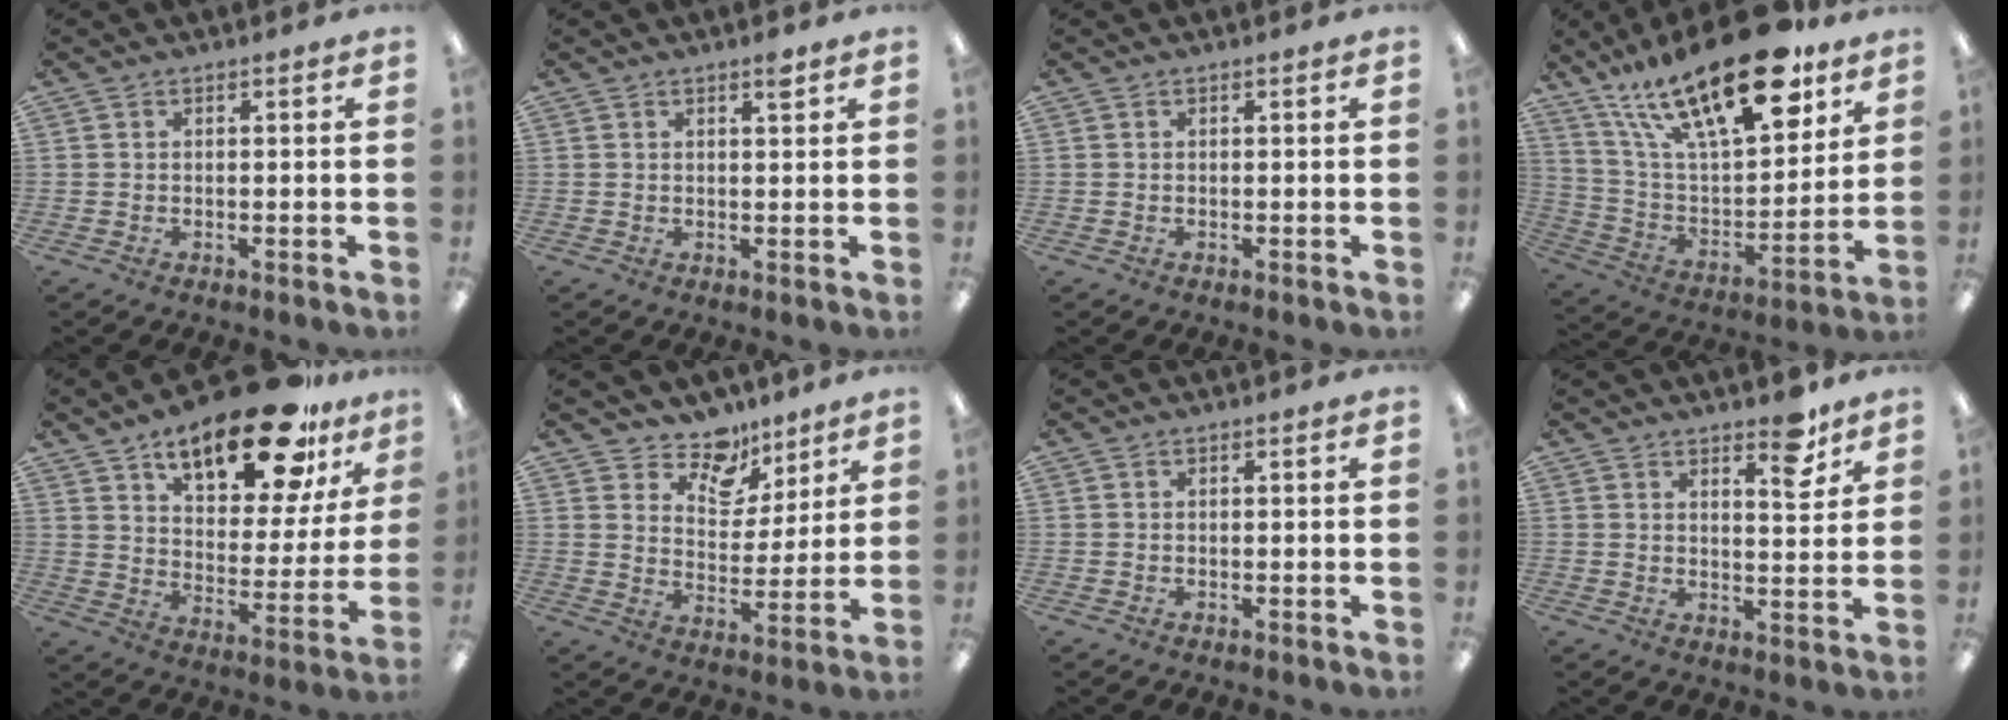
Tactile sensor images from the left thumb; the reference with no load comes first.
{"total": 2.2, "force": [1.6, 0.5, 1.4], "torque": [-0.016, -0.005, 0.025]}
{"total": 0.0}
{"total": 26.3, "force": [17.0, 9.7, 17.6], "torque": [-0.302, -0.097, 0.289]}
{"total": 21.0, "force": [14.5, 8.1, 12.9], "torque": [-0.191, -0.083, 0.236]}
{"total": 10.4, "force": [8.2, 5.8, 2.5], "torque": [-0.050, -0.058, 0.155]}
{"total": 0.0}
{"total": 7.1, "force": [5.2, 2.5, 4.2], "torque": [-0.040, -0.034, 0.082]}